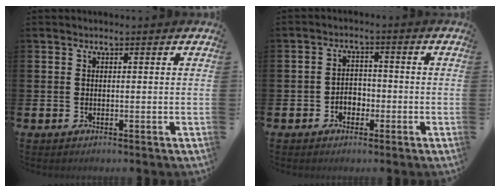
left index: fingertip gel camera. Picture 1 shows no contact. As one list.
[{"total": 2.8, "force": [-1.8, 2.0, 0.8], "torque": [-0.015, 0.006, -0.043]}]